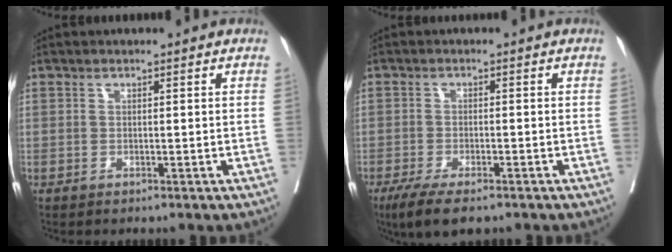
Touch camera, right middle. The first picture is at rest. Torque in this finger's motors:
{"motor_torque": [0.79, -0.67, 0.22, 0.03]}